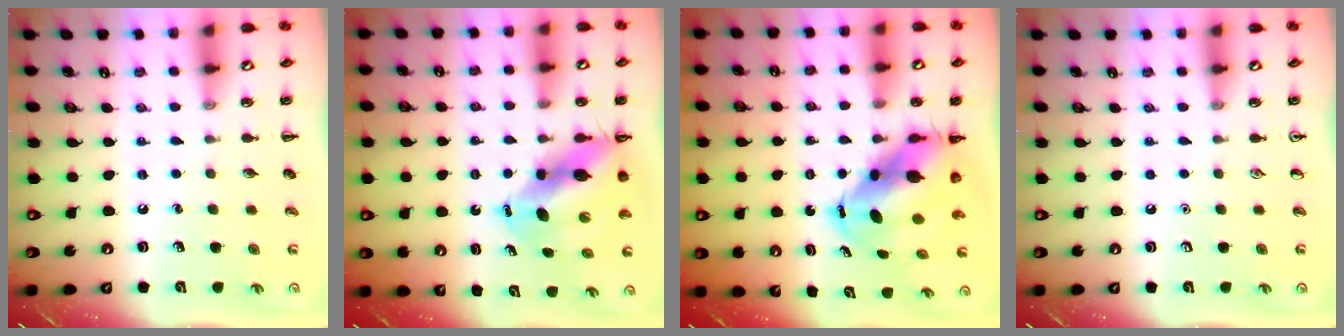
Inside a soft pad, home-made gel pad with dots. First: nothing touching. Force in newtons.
{"total": 10.4, "press": 10.0, "slide": 2.9}
{"total": 9.5, "press": 9.1, "slide": 2.7}
{"total": 0.0}